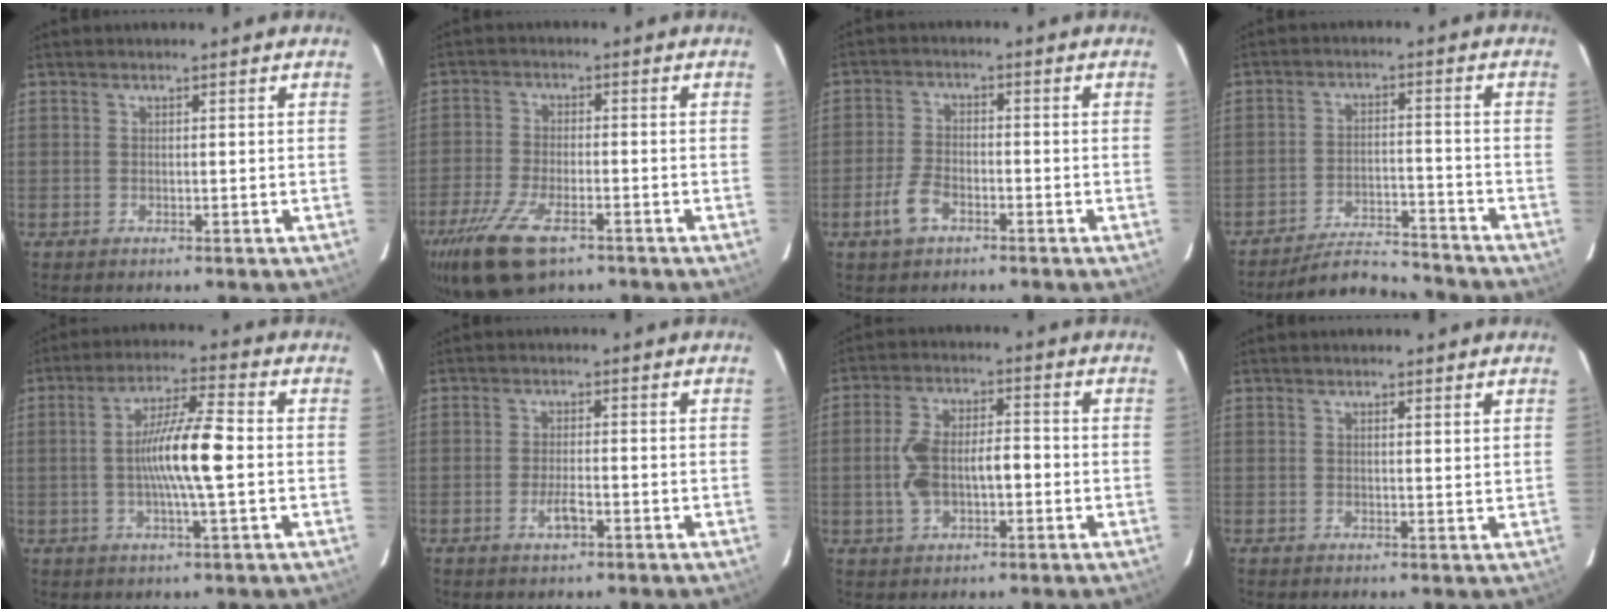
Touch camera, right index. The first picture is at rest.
{"total": 10.6, "force": [-6.8, 3.5, 7.3], "torque": [-0.145, -0.021, -0.117]}
{"total": 4.7, "force": [-2.5, 2.4, 3.1], "torque": [-0.077, -0.001, -0.047]}
{"total": 8.6, "force": [-8.5, 0.8, 0.8], "torque": [-0.014, 0.005, -0.142]}
{"total": 10.0, "force": [-0.6, 0.4, 10.0], "torque": [-0.181, 0.004, -0.020]}
{"total": 2.7, "force": [-1.2, 0.6, 2.4], "torque": [-0.048, -0.001, -0.021]}
{"total": 8.6, "force": [-1.1, 3.9, 7.6], "torque": [-0.155, 0.026, -0.017]}
{"total": 1.6, "force": [1.3, 0.1, 0.9], "torque": [-0.018, -0.002, 0.014]}